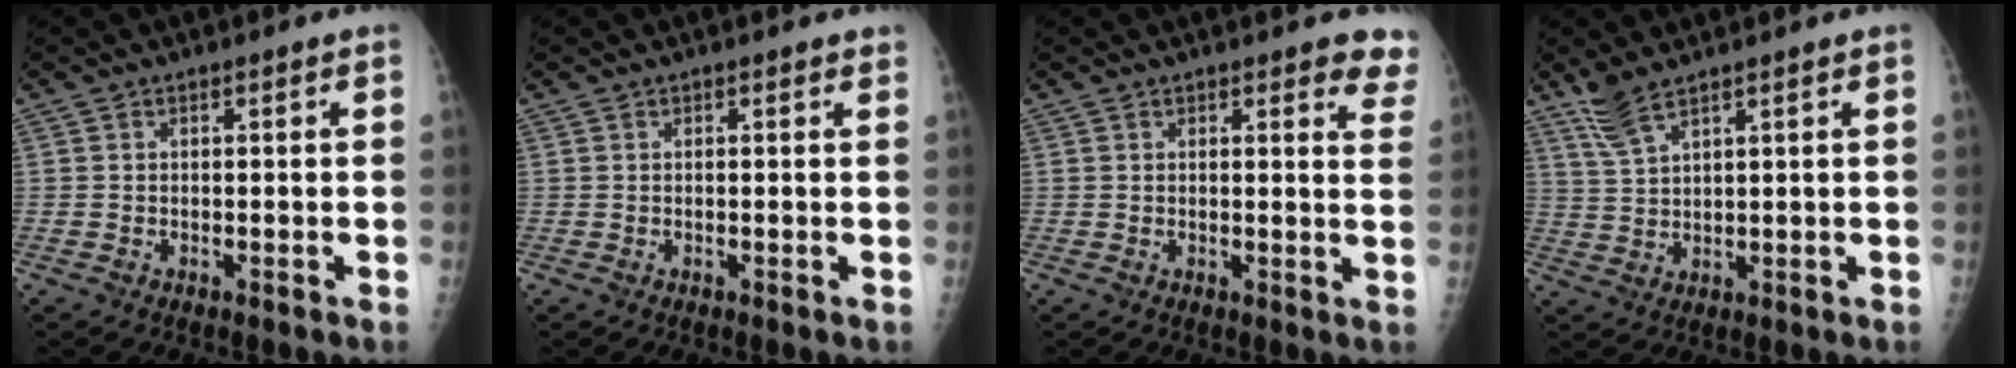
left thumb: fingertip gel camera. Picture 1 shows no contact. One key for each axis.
{"total": 0.7, "fx": 0.6, "fy": 0.2, "fz": 0.3, "tx": -0.004, "ty": 0.000, "tz": 0.005}
{"total": 6.0, "fx": 4.9, "fy": 1.9, "fz": 2.9, "tx": -0.001, "ty": -0.023, "tz": 0.034}
{"total": 4.7, "fx": 3.7, "fy": 0.9, "fz": 2.8, "tx": -0.065, "ty": -0.008, "tz": 0.083}